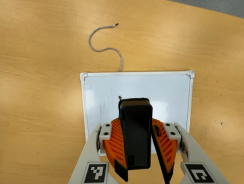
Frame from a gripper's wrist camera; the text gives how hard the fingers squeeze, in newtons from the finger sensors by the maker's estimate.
{"total": 9.1, "left": 9.5, "right": 8.6}